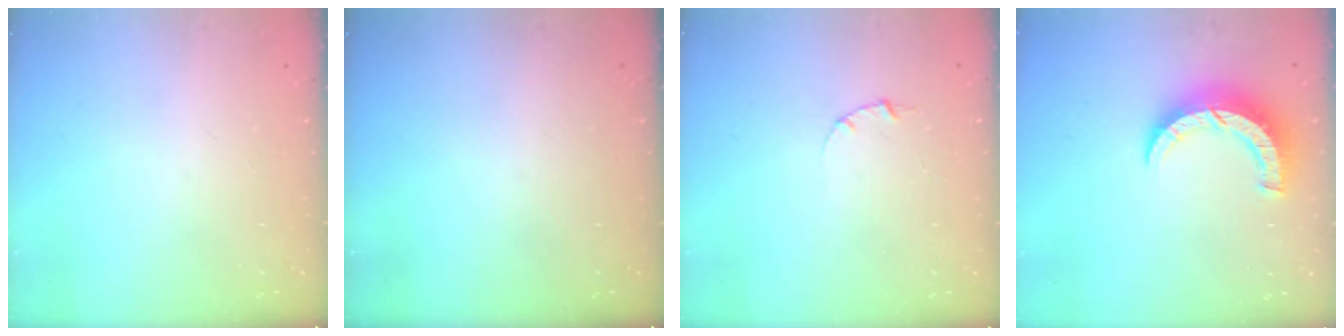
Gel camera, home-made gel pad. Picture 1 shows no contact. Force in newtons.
{"total": 0.0}
{"total": 1.0, "press": 1.0, "slide": 0.3}
{"total": 8.0, "press": 7.9, "slide": 0.9}